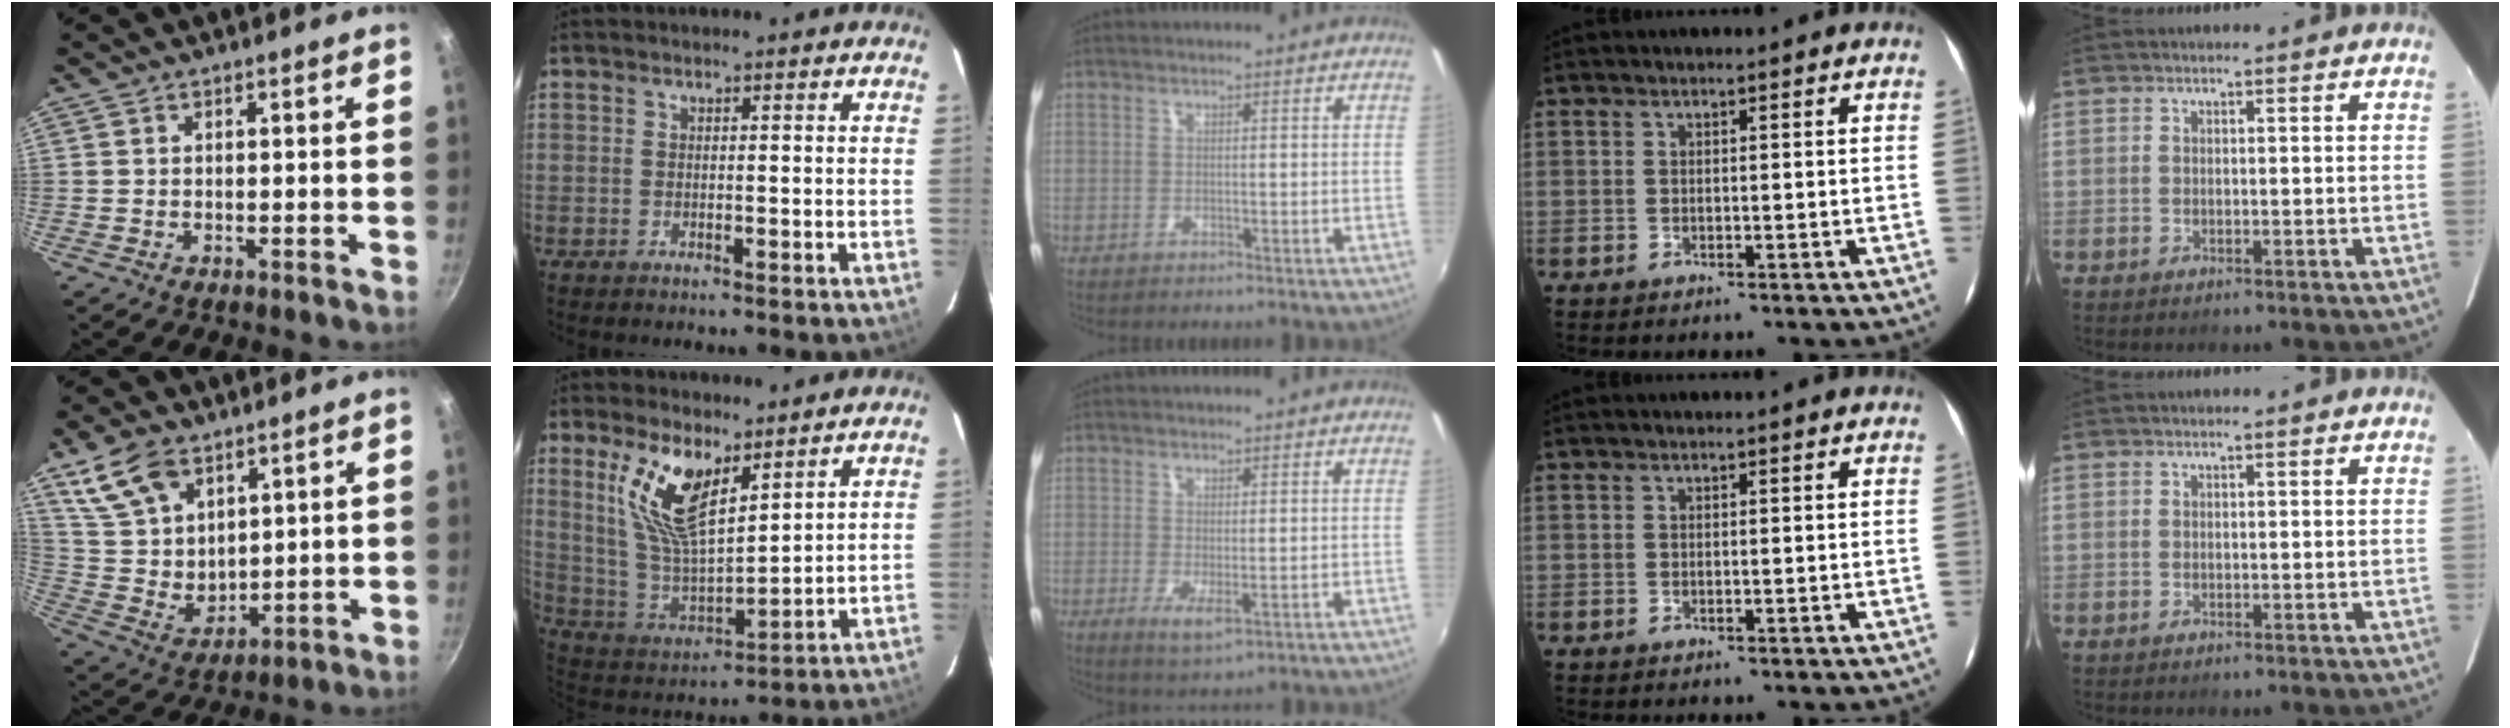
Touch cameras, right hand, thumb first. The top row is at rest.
{"thumb": {"total": 13.2, "force": [7.6, 8.0, 7.2], "torque": [-0.110, -0.036, 0.164]}, "index": {"total": 14.5, "force": [8.0, 5.8, 10.6], "torque": [-0.215, 0.002, 0.170]}, "middle": {"total": 3.3, "force": [-0.5, 0.9, 3.1], "torque": [-0.056, -0.015, -0.006]}}